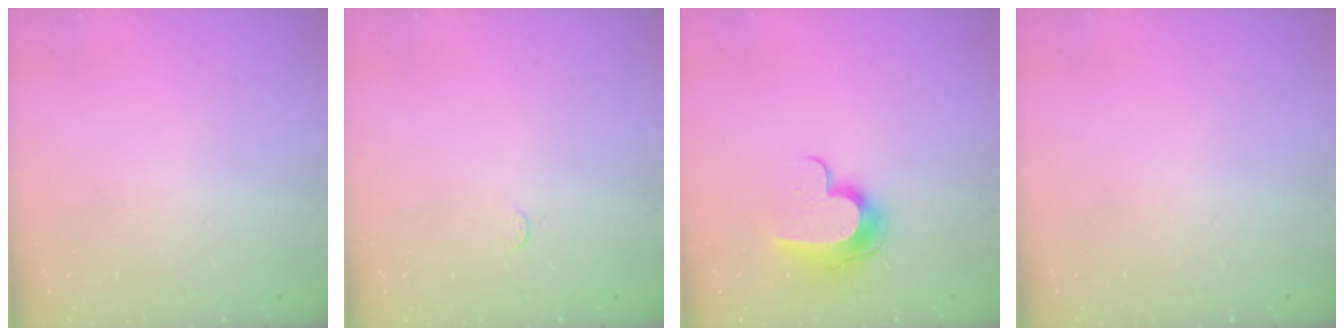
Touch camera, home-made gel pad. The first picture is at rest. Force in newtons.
{"total": 2.7, "press": 2.7, "slide": 0.2}
{"total": 10.5, "press": 10.5, "slide": 0.3}
{"total": 0.0}